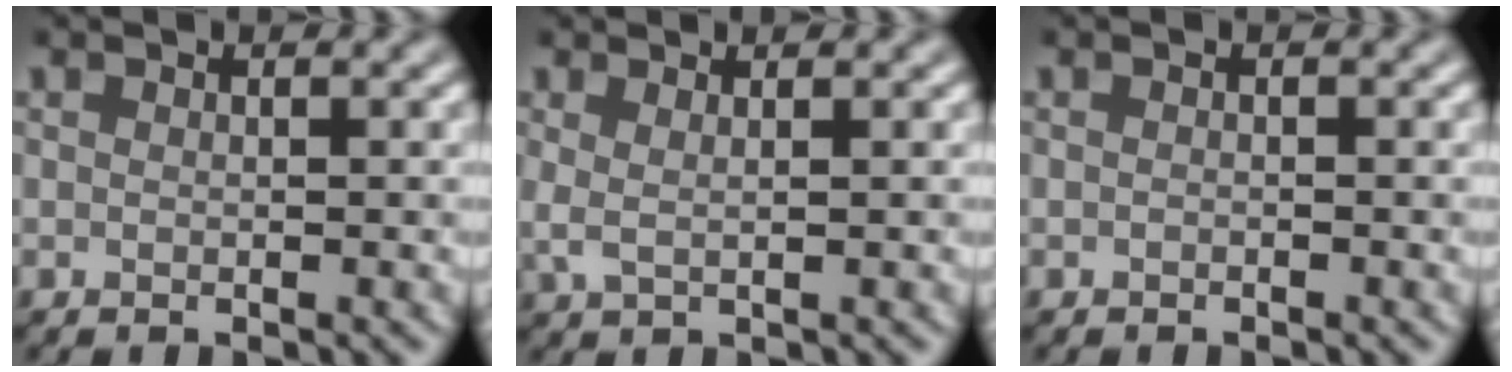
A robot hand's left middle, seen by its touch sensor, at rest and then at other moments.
{"total": 1.4, "force": [0.5, 0.5, 1.2], "torque": [-0.020, -0.003, 0.009]}
{"total": 0.0}